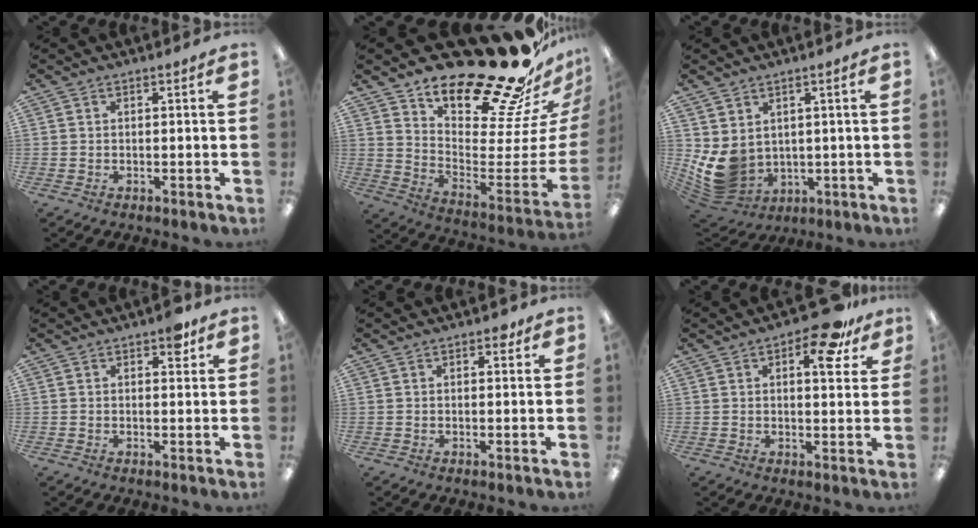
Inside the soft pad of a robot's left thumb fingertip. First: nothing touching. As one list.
[{"total": 24.8, "force": [20.9, 7.2, 11.1], "torque": [-0.132, -0.183, 0.354]}, {"total": 8.9, "force": [1.5, 7.1, 5.1], "torque": [-0.131, -0.026, 0.036]}, {"total": 4.0, "force": [2.0, 2.0, 2.8], "torque": [-0.026, -0.007, 0.029]}, {"total": 2.2, "force": [1.1, 1.2, 1.5], "torque": [-0.007, -0.006, 0.013]}, {"total": 11.9, "force": [6.6, 5.1, 8.4], "torque": [-0.103, -0.030, 0.105]}]